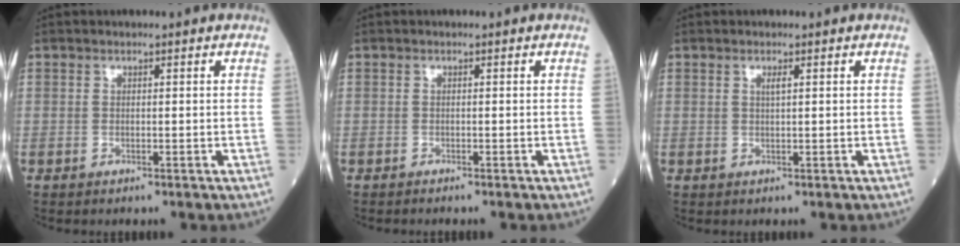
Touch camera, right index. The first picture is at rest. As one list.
[{"total": 1.3, "force": [-1.2, -0.1, 0.5], "torque": [-0.002, 0.001, -0.016]}, {"total": 0.9, "force": [0.4, 0.0, 0.8], "torque": [-0.021, -0.001, 0.007]}]